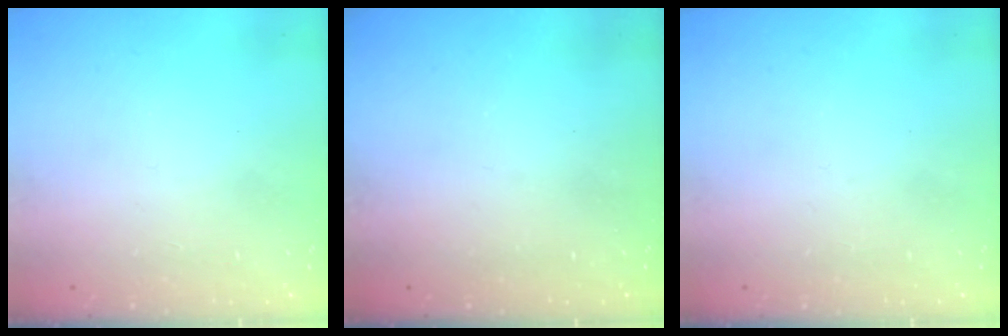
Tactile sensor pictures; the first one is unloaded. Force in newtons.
{"total": 0.0}
{"total": 0.0}